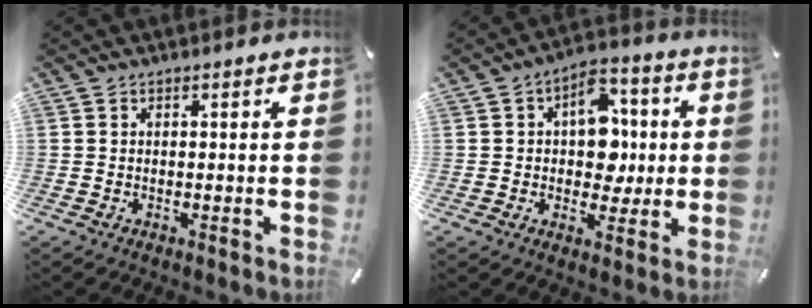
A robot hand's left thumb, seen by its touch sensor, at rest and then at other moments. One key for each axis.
{"total": 11.5, "fx": 1.1, "fy": 8.9, "fz": 7.2, "tx": -0.088, "ty": 0.005, "tz": 0.021}